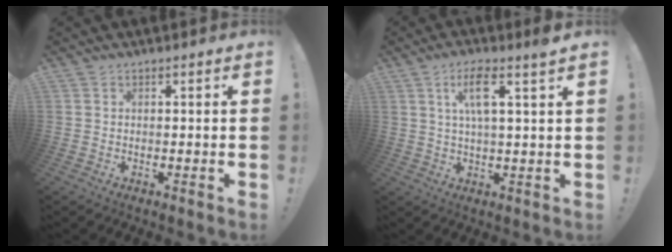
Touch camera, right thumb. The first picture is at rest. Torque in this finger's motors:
{"motor_torque": [0.08, 0.08, 0.17, 0.17, 0.31]}